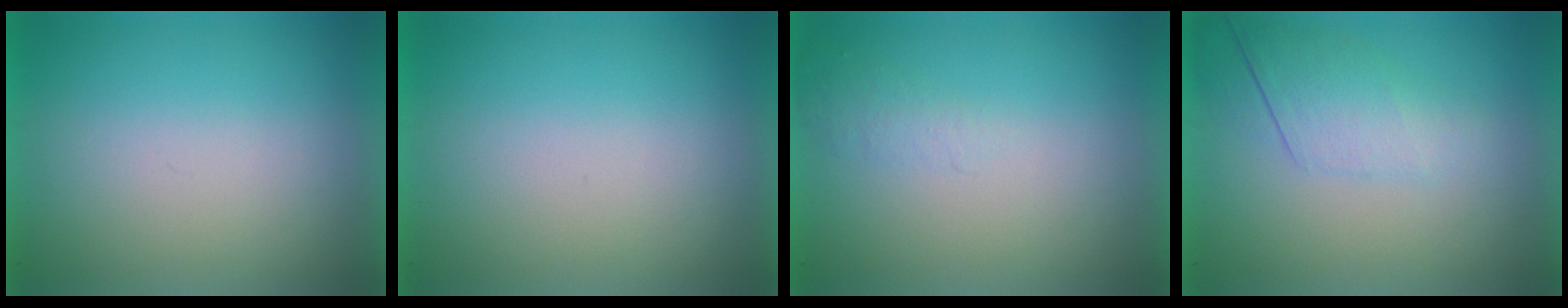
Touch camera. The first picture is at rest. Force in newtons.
{"total": 0.0}
{"total": 1.0}
{"total": 2.3}